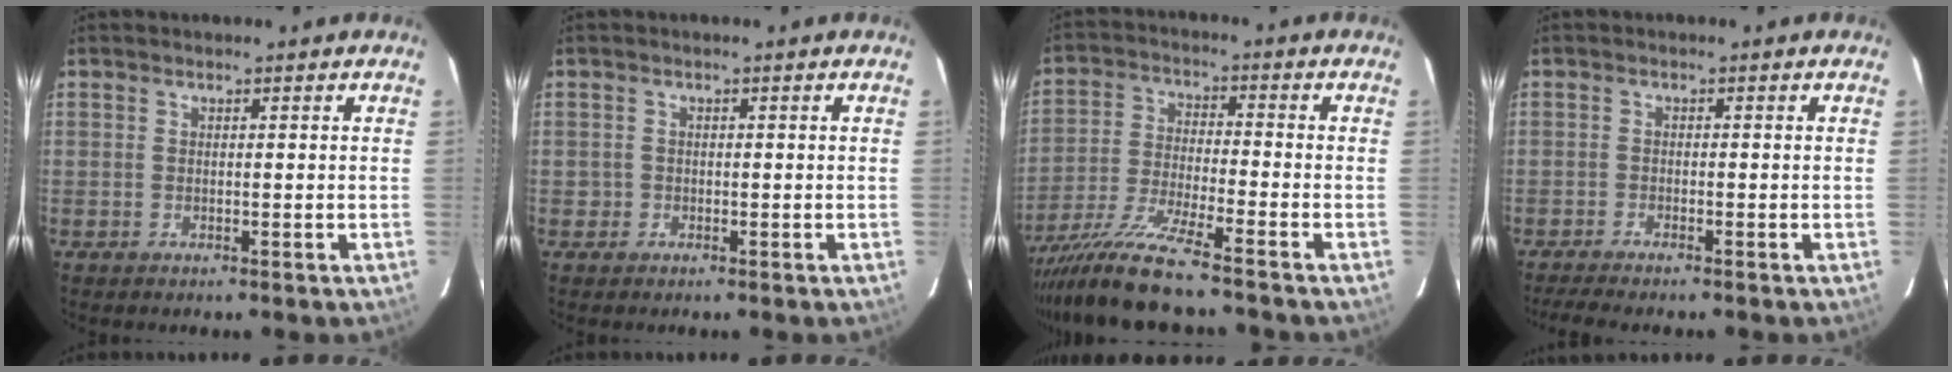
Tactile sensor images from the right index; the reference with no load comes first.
{"total": 1.2, "force": [-0.6, 1.0, 0.0], "torque": [-0.002, 0.002, -0.008]}
{"total": 11.8, "force": [-9.9, -0.3, 6.4], "torque": [-0.131, -0.024, -0.184]}
{"total": 4.4, "force": [-3.9, 0.0, 2.1], "torque": [-0.052, -0.011, -0.067]}